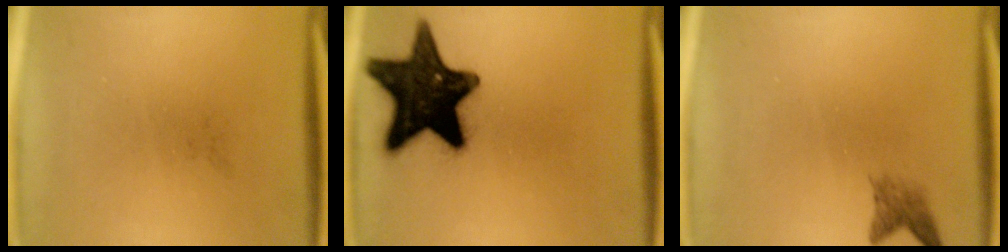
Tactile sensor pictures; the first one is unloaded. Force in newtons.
{"total": 19.6}
{"total": 2.0}